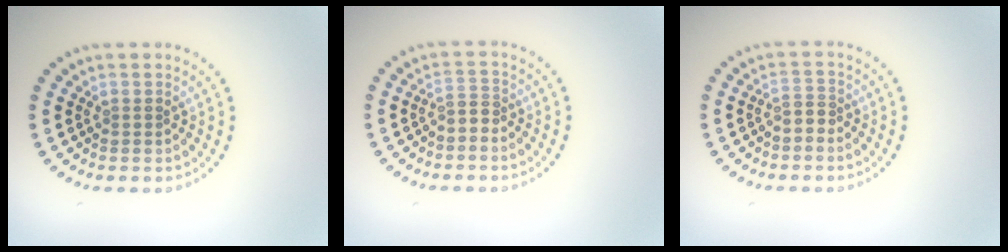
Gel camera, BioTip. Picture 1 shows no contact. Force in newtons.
{"total": 1.6, "press": 1.3, "slide": 1.0}
{"total": 1.6, "press": 1.3, "slide": 0.9}